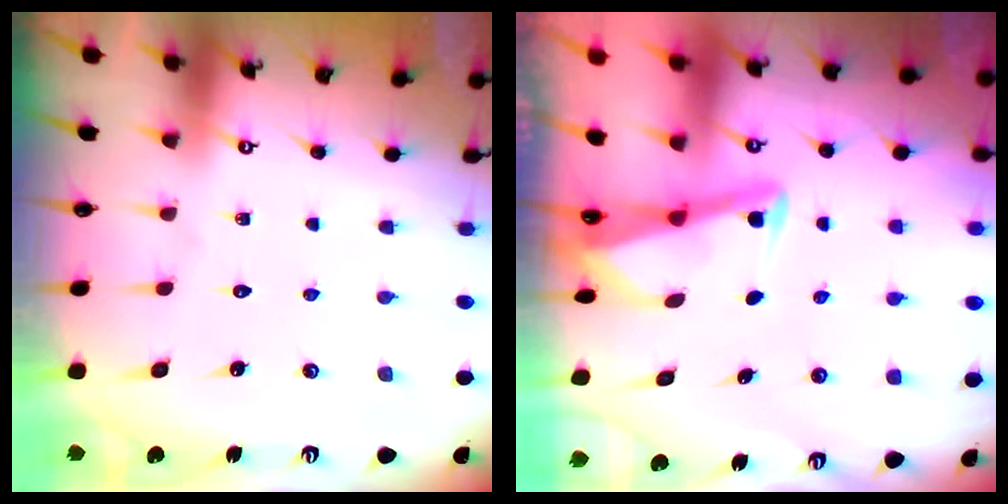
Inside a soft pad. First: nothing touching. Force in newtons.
{"total": 2.9, "press": 2.9, "slide": 0.4}